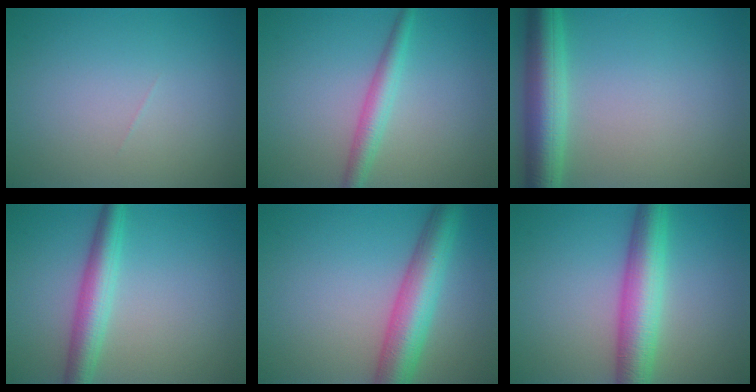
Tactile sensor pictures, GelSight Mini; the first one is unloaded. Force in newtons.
{"total": 2.6, "press": 2.6, "slide": 0.0}
{"total": 5.9, "press": 5.9, "slide": 0.2}
{"total": 4.0, "press": 4.0, "slide": 0.1}
{"total": 6.5, "press": 6.5, "slide": 0.1}
{"total": 6.3, "press": 6.3, "slide": 0.1}